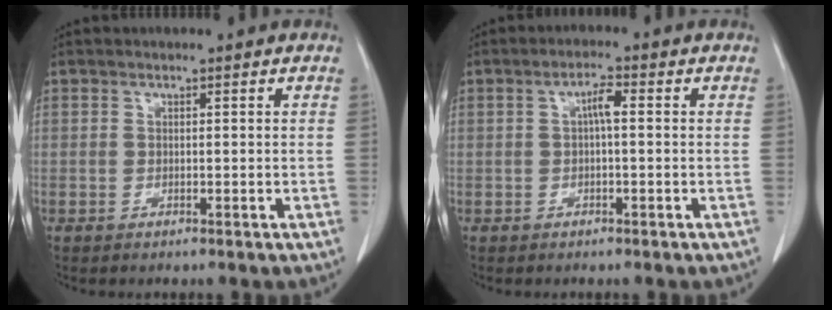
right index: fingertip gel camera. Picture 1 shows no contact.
{"total": 2.6, "force": [0.2, 0.5, 2.6], "torque": [-0.047, 0.006, 0.004]}